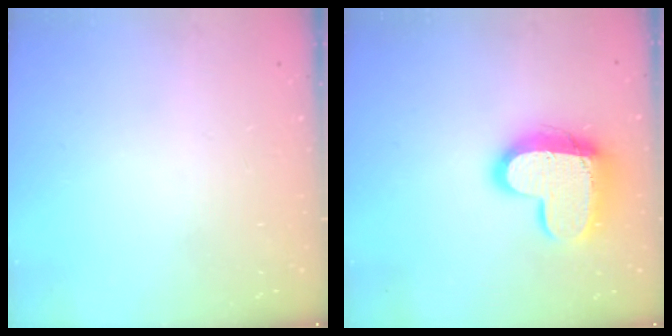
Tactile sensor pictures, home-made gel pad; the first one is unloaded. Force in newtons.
{"total": 16.2, "press": 16.2, "slide": 1.4}